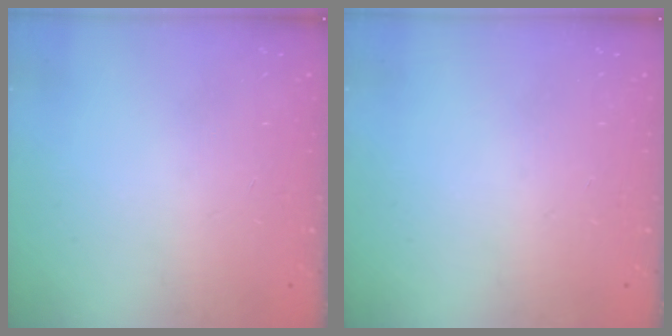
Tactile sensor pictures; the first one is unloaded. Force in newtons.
{"total": 0.0}